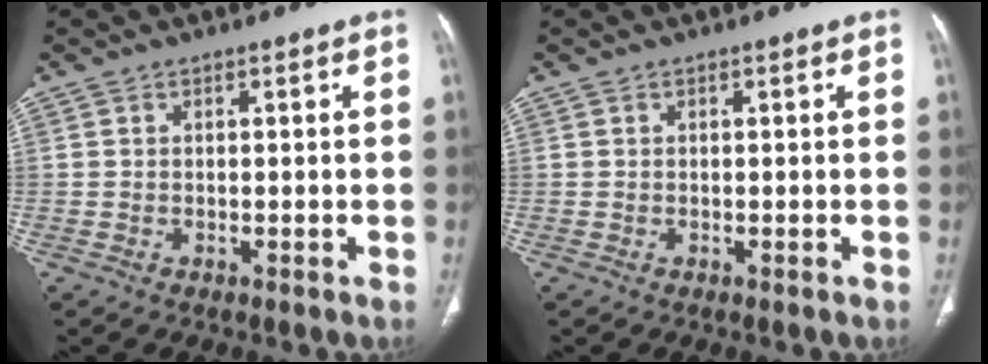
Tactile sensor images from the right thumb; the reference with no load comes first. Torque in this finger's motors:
{"motor_torque": [-0.24, 0.18, -0.20, 0.20, 0.04]}